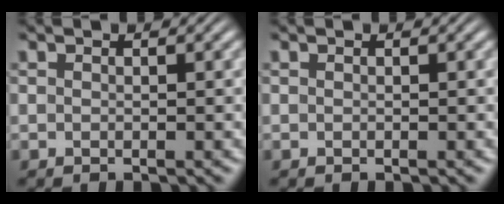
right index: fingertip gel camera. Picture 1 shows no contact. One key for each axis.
{"total": 0.0}